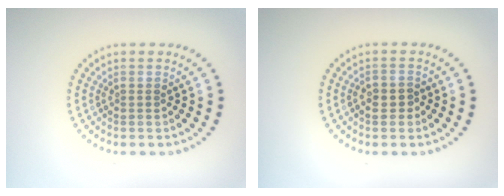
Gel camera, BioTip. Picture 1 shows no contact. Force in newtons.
{"total": 1.3, "press": 1.2, "slide": 0.5}